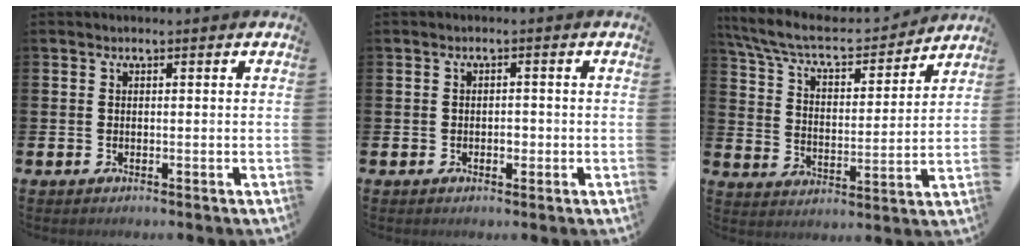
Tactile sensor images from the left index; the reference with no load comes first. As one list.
[{"total": 1.2, "force": [-0.3, 0.9, 0.8], "torque": [0.008, -0.006, -0.012]}, {"total": 8.4, "force": [7.5, 2.3, 3.2], "torque": [-0.098, -0.051, 0.126]}]